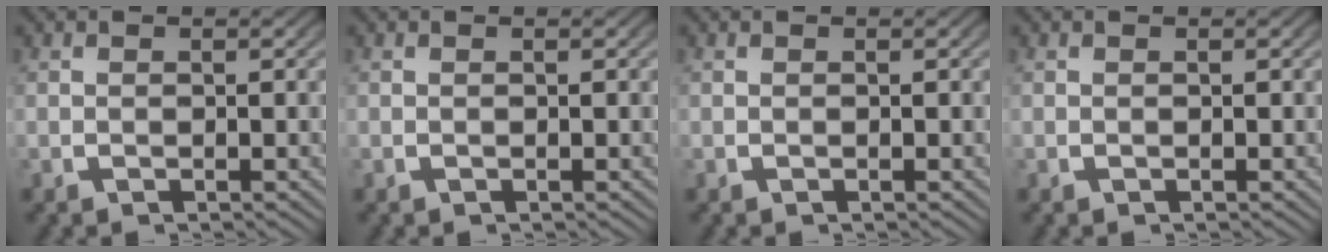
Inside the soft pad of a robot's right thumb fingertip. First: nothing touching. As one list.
[{"total": 0.0}, {"total": 0.0}, {"total": 0.0}]